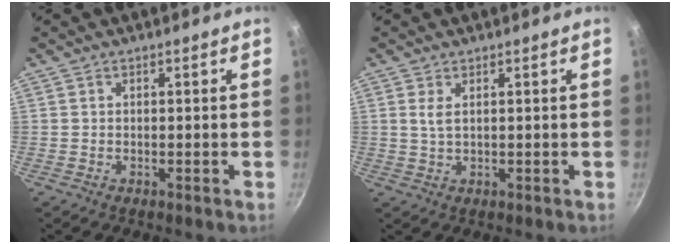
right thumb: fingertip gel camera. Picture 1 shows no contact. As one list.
[{"total": 2.2, "force": [0.7, 0.9, 1.8], "torque": [-0.037, -0.005, 0.016]}]